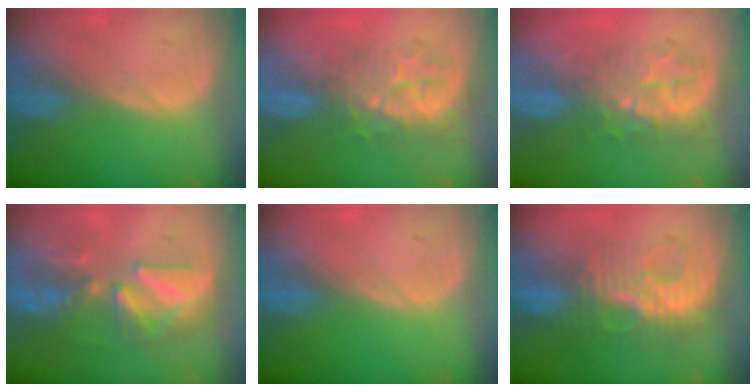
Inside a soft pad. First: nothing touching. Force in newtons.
{"total": 9.2, "press": 8.0, "slide": 4.5}
{"total": 9.2, "press": 8.0, "slide": 4.5}
{"total": 7.9, "press": 7.8, "slide": 1.4}
{"total": 0.0}
{"total": 9.3, "press": 9.0, "slide": 2.2}